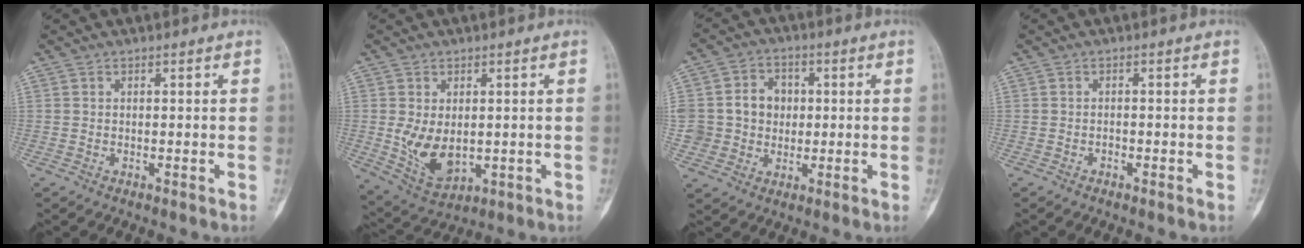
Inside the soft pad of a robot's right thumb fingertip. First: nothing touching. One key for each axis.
{"total": 8.5, "fx": -0.2, "fy": 5.5, "fz": 6.5, "tx": -0.104, "ty": -0.013, "tz": 0.017}
{"total": 10.1, "fx": 0.8, "fy": 9.2, "fz": 4.2, "tx": -0.040, "ty": 0.014, "tz": 0.017}
{"total": 0.6, "fx": -0.4, "fy": 0.3, "fz": 0.2, "tx": -0.002, "ty": 0.002, "tz": -0.010}